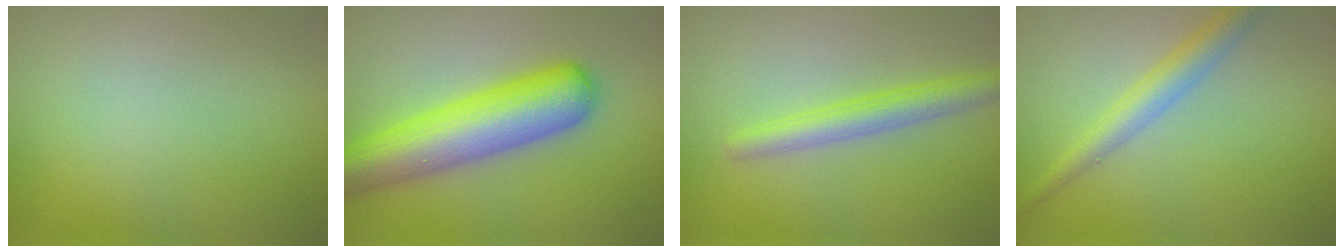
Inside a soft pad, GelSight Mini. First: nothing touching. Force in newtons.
{"total": 9.0, "press": 9.0, "slide": 0.3}
{"total": 3.3, "press": 3.3, "slide": 0.0}
{"total": 3.3, "press": 3.3, "slide": 0.1}